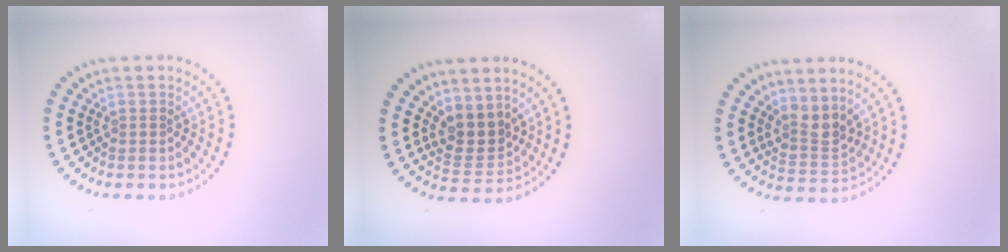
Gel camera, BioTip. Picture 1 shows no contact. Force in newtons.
{"total": 3.1, "press": 2.6, "slide": 1.8}
{"total": 2.7, "press": 2.1, "slide": 1.7}